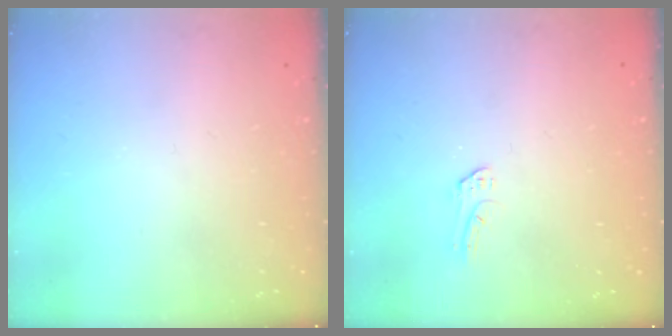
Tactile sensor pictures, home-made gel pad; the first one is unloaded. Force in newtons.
{"total": 3.8, "press": 3.8, "slide": 0.3}